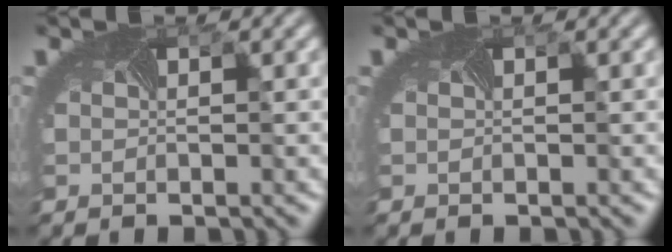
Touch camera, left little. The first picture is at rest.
{"total": 0.0}